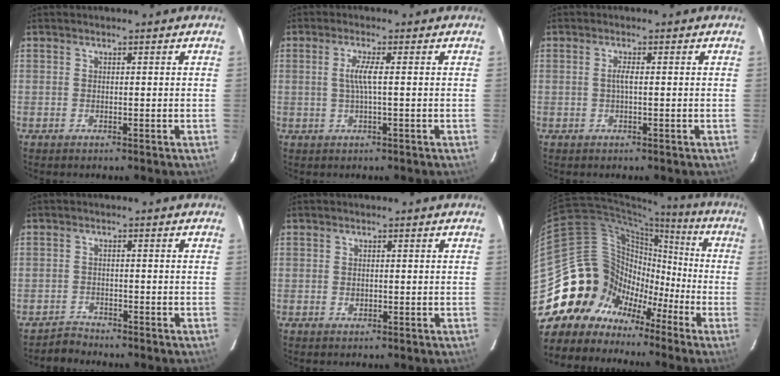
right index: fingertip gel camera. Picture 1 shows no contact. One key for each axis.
{"total": 3.1, "fx": 0.0, "fy": -0.4, "fz": 3.1, "tx": -0.064, "ty": 0.000, "tz": 0.000}
{"total": 1.4, "fx": -0.2, "fy": 0.0, "fz": 1.4, "tx": -0.026, "ty": 0.002, "tz": -0.005}
{"total": 2.3, "fx": -2.2, "fy": 0.7, "fz": -0.6, "tx": 0.005, "ty": 0.008, "tz": -0.040}
{"total": 1.2, "fx": -0.3, "fy": 0.9, "fz": 0.7, "tx": -0.012, "ty": 0.001, "tz": -0.005}
{"total": 17.4, "fx": -9.1, "fy": 14.4, "fz": 3.4, "tx": -0.070, "ty": 0.074, "tz": -0.161}